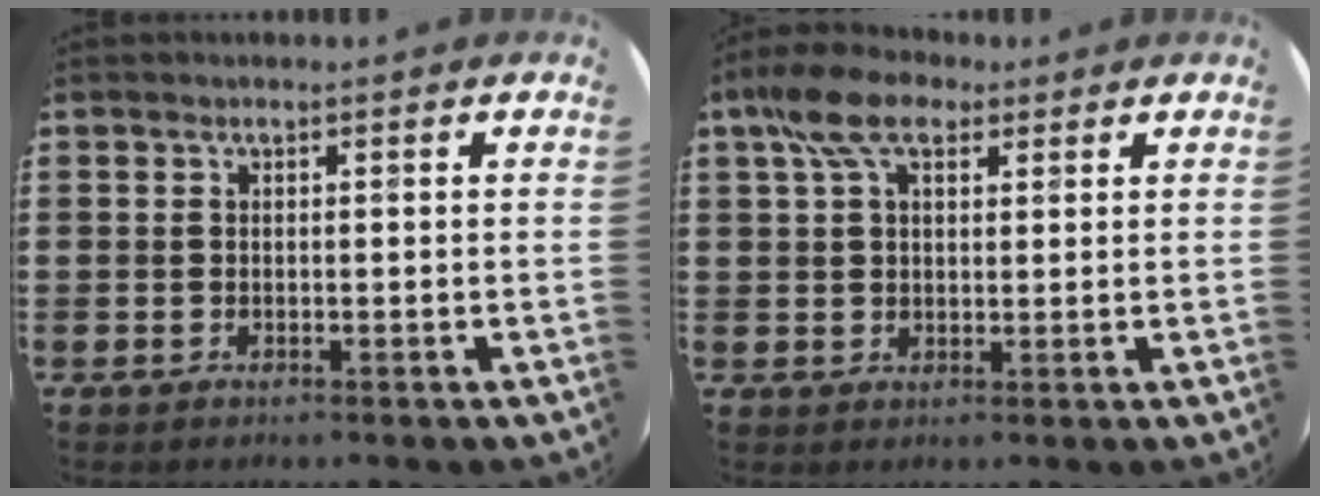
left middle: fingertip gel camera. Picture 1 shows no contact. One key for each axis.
{"total": 7.4, "fx": 4.6, "fy": 4.0, "fz": 4.1, "tx": -0.089, "ty": 0.006, "tz": 0.084}